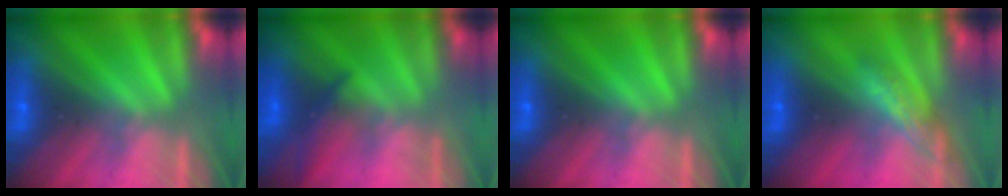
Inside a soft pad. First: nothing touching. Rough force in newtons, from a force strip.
{"total": 1.9}
{"total": 0.0}
{"total": 2.7}